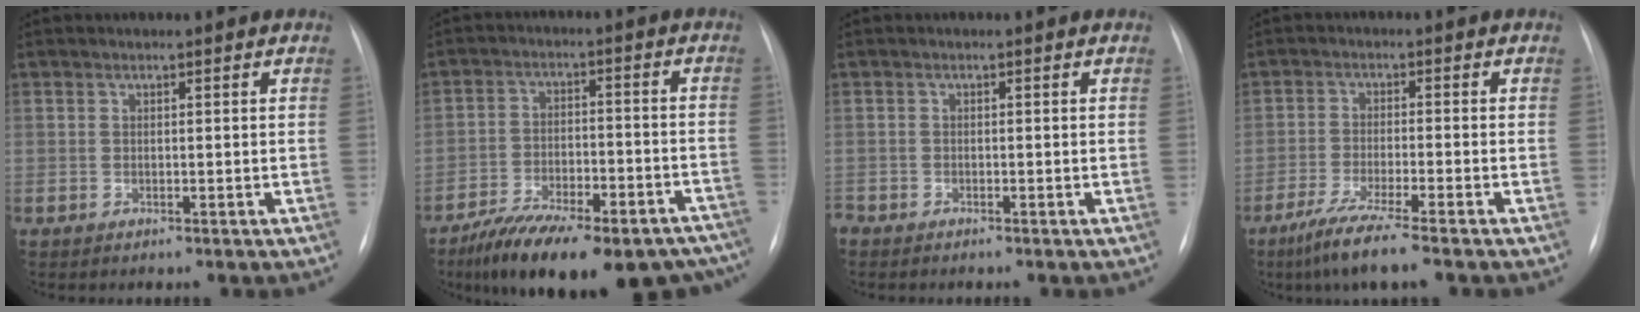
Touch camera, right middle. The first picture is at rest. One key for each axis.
{"total": 24.0, "fx": -18.9, "fy": 8.3, "fz": 12.4, "tx": -0.153, "ty": 0.010, "tz": -0.259}
{"total": 1.0, "fx": -0.9, "fy": 0.4, "fz": 0.1, "tx": -0.002, "ty": 0.000, "tz": -0.015}
{"total": 7.8, "fx": -5.7, "fy": -0.4, "fz": 5.4, "tx": -0.107, "ty": -0.028, "tz": -0.100}